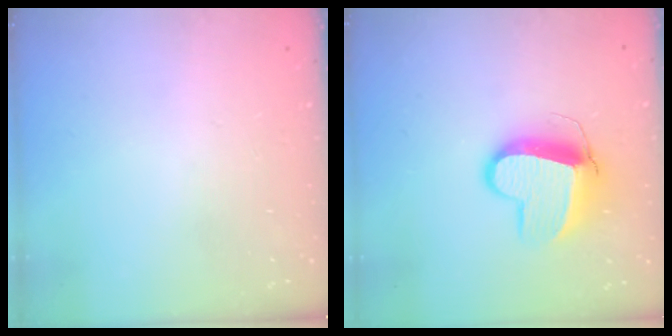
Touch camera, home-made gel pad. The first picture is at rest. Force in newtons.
{"total": 12.0, "press": 11.9, "slide": 1.2}